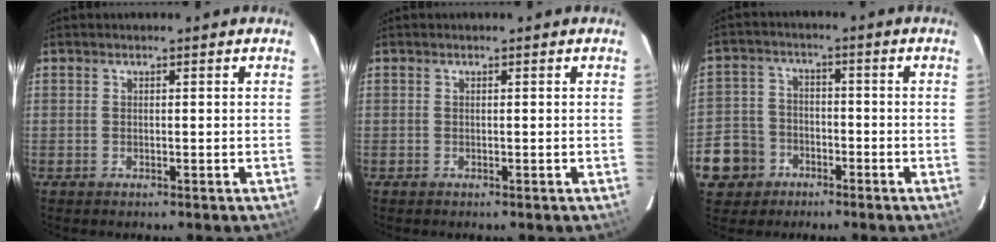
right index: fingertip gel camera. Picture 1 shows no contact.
{"total": 0.0}
{"total": 9.5, "force": [-4.4, 8.1, 2.4], "torque": [-0.085, 0.022, -0.072]}